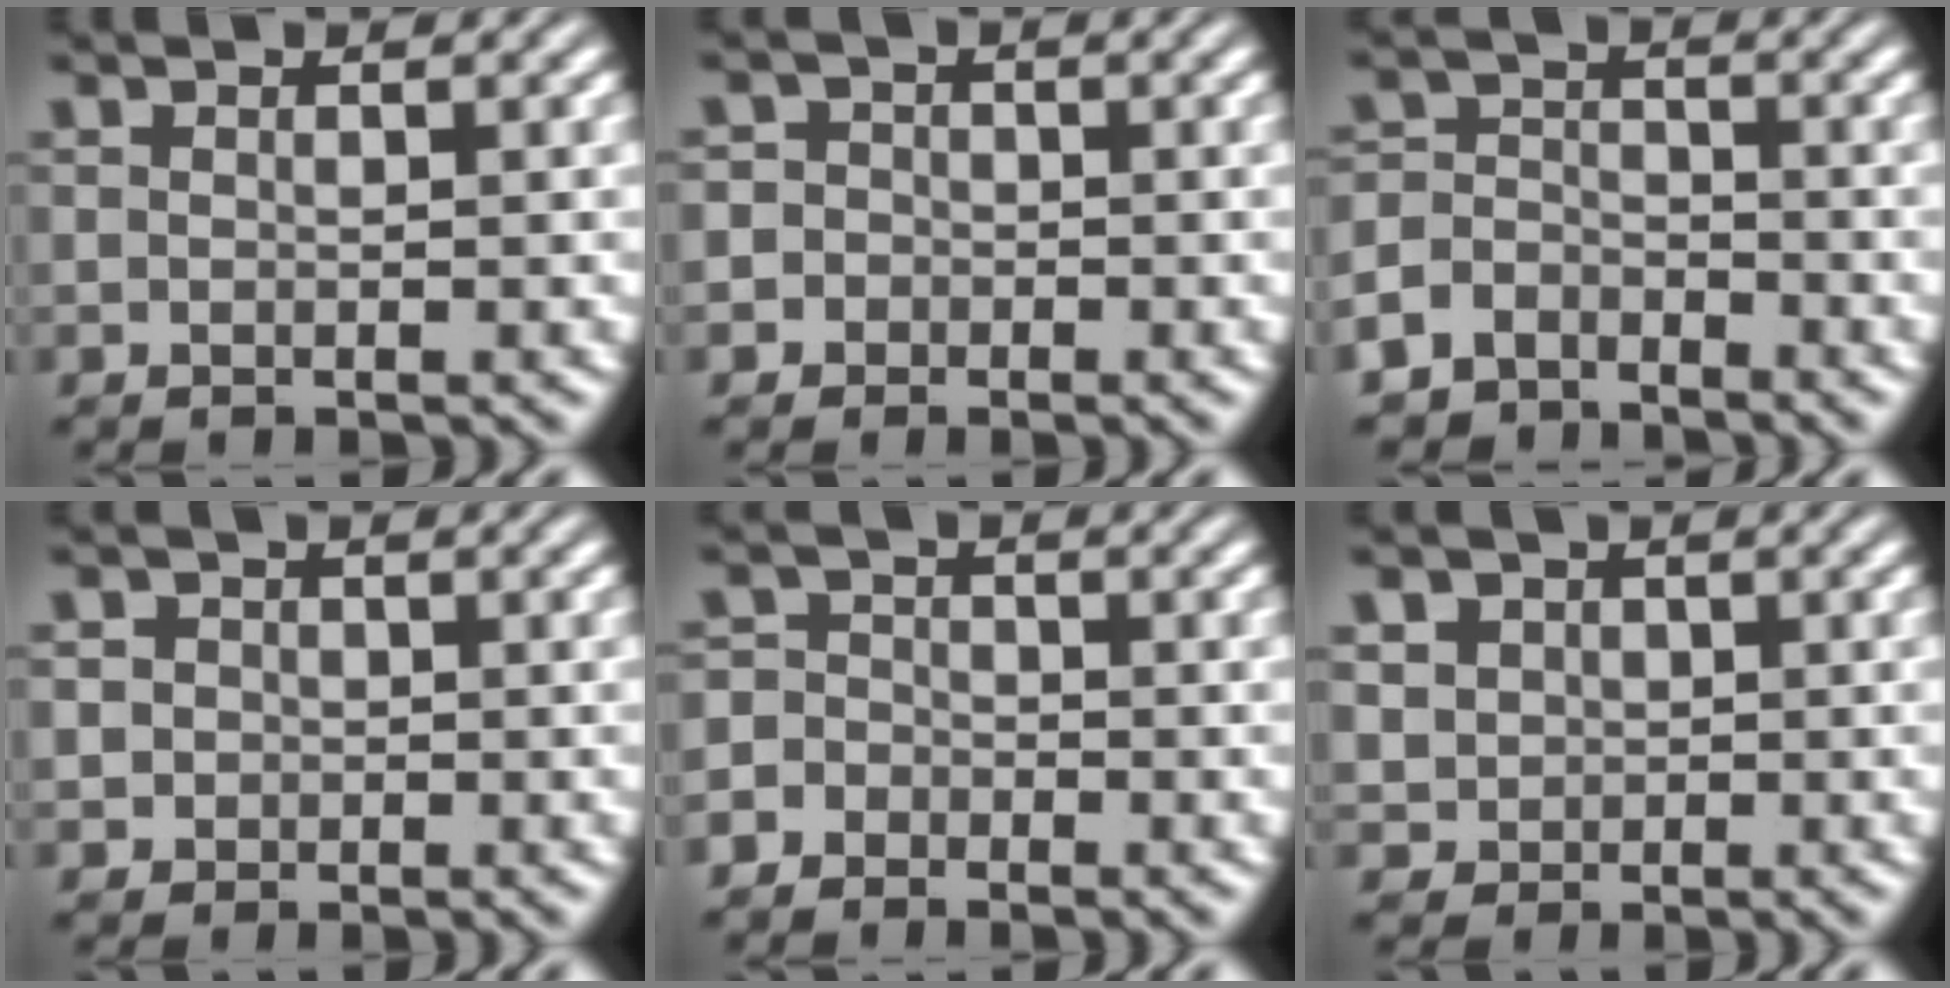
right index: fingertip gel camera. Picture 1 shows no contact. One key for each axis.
{"total": 3.4, "fx": -1.2, "fy": 3.2, "fz": 0.2, "tx": -0.002, "ty": -0.005, "tz": -0.030}
{"total": 5.3, "fx": -3.4, "fy": 3.8, "fz": 1.0, "tx": -0.010, "ty": -0.022, "tz": -0.061}
{"total": 3.9, "fx": -0.3, "fy": 3.7, "fz": 1.1, "tx": -0.025, "ty": -0.010, "tz": -0.007}
{"total": 3.7, "fx": -2.0, "fy": 3.1, "fz": 0.3, "tx": 0.004, "ty": -0.013, "tz": -0.040}
{"total": 6.6, "fx": 0.5, "fy": 6.1, "fz": 2.4, "tx": -0.061, "ty": -0.029, "tz": 0.015}